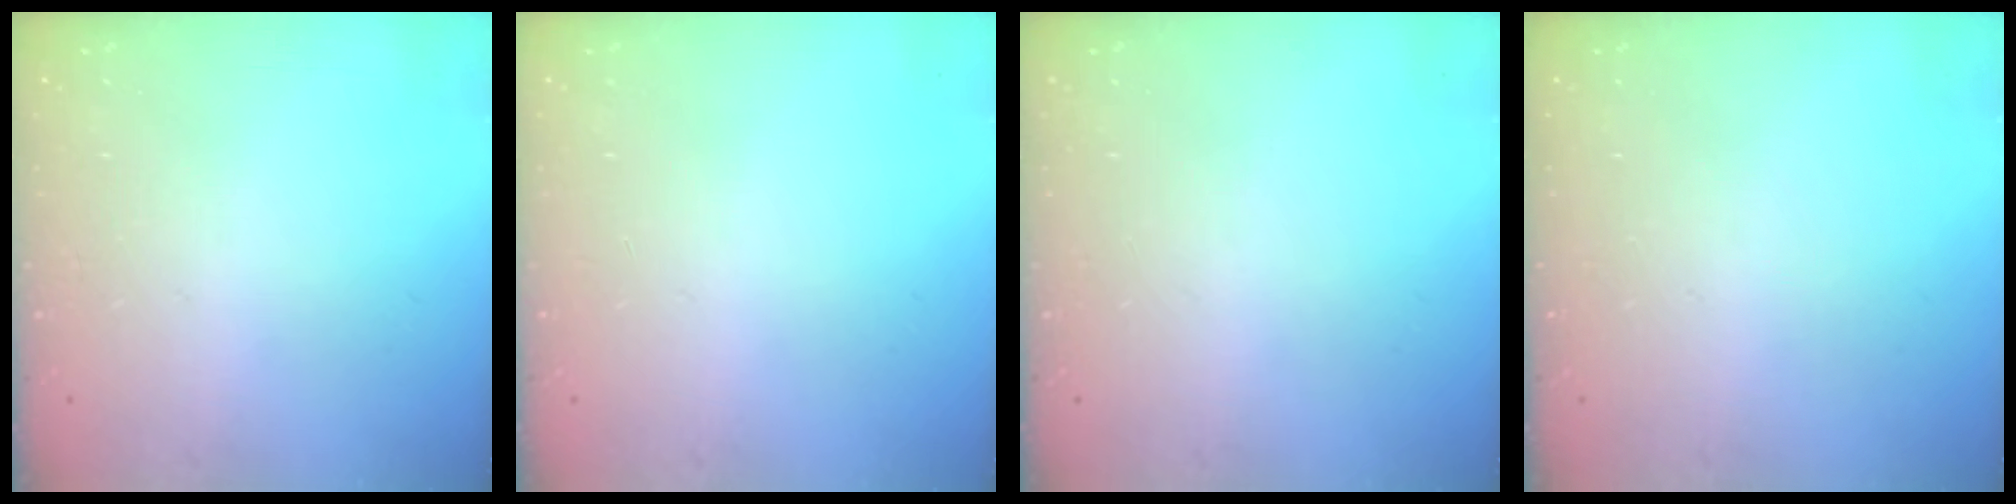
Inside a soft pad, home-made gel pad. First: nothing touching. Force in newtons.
{"total": 0.0}
{"total": 0.0}
{"total": 0.0}